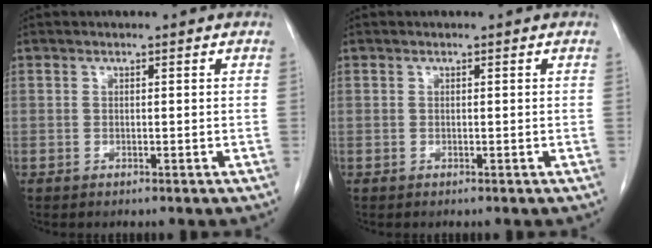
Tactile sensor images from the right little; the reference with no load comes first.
{"total": 0.0}